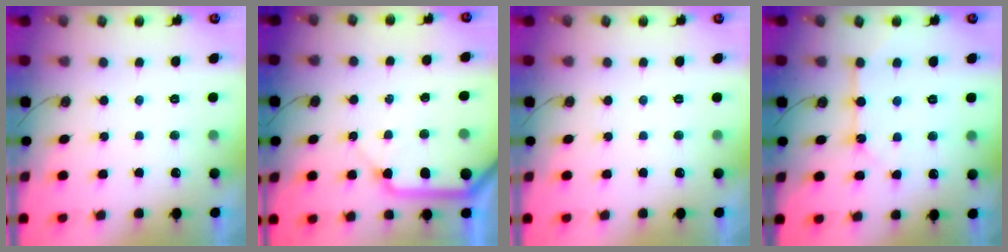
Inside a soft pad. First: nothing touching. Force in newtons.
{"total": 12.8, "press": 12.8, "slide": 1.4}
{"total": 0.0}
{"total": 8.5, "press": 8.5, "slide": 0.8}